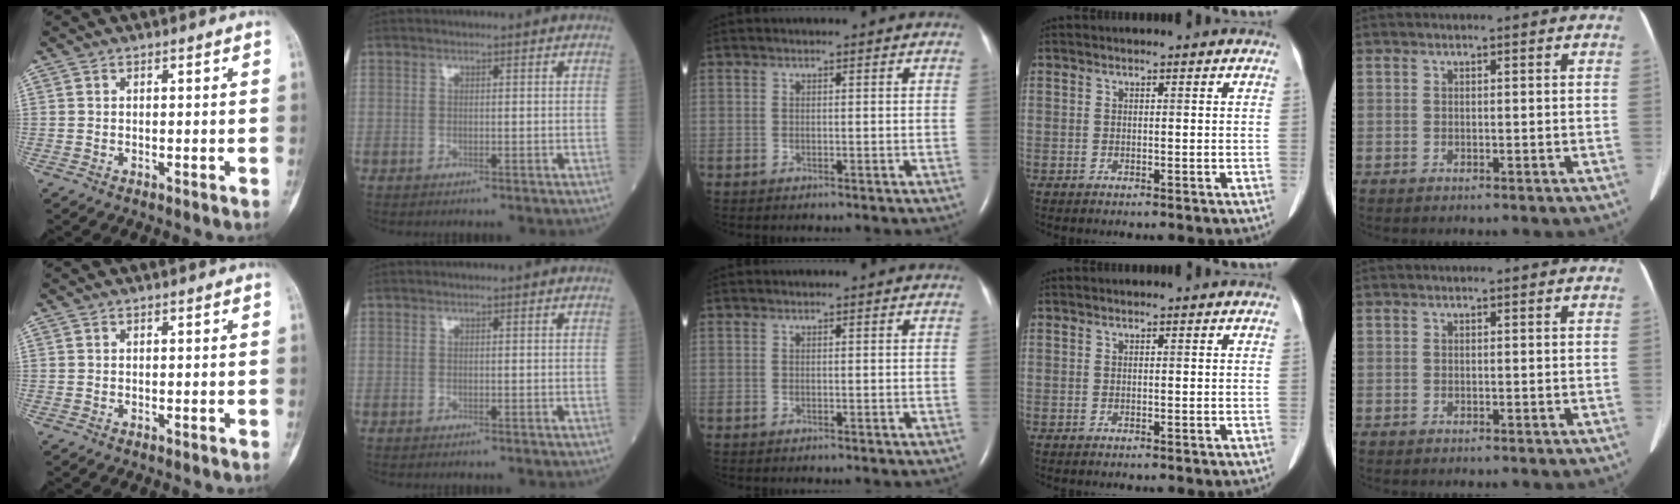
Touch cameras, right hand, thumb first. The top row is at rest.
{}